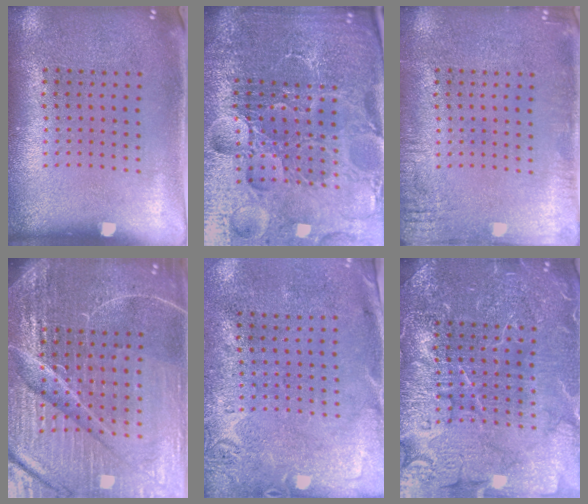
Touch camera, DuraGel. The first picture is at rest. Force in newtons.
{"total": 6.1, "press": 5.6, "slide": 2.4}
{"total": 1.8, "press": 1.8, "slide": 0.1}
{"total": 6.5, "press": 5.8, "slide": 3.0}
{"total": 2.9, "press": 2.2, "slide": 1.8}
{"total": 7.2, "press": 7.1, "slide": 1.0}